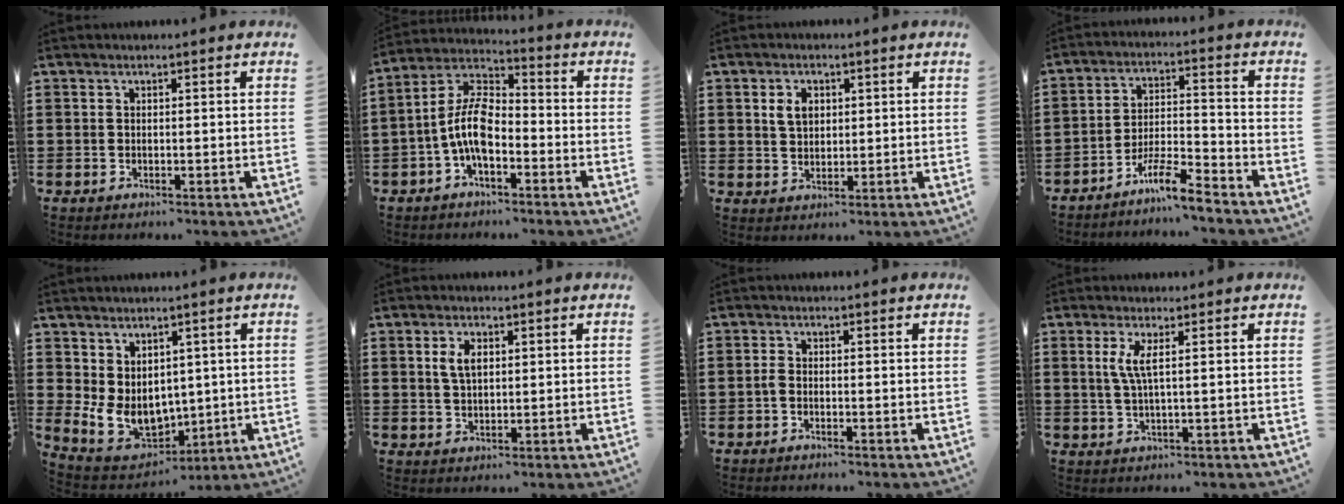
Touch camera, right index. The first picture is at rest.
{"total": 8.9, "force": [-2.6, 4.2, 7.4], "torque": [-0.188, -0.005, -0.059]}
{"total": 3.4, "force": [1.1, 2.4, 2.1], "torque": [-0.049, 0.012, 0.018]}
{"total": 6.6, "force": [-5.7, 0.3, 3.3], "torque": [-0.069, 0.000, -0.110]}
{"total": 7.8, "force": [1.5, 6.2, 4.4], "torque": [-0.113, -0.007, 0.033]}
{"total": 3.6, "force": [1.1, 1.9, 2.9], "torque": [-0.061, 0.010, 0.017]}
{"total": 1.1, "force": [-0.5, 0.5, 0.8], "torque": [-0.026, -0.003, -0.013]}
{"total": 3.5, "force": [0.8, 0.2, 3.4], "torque": [-0.076, -0.006, 0.010]}